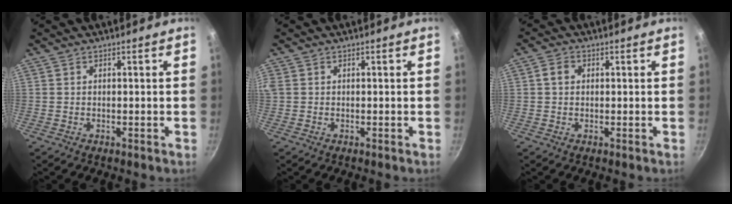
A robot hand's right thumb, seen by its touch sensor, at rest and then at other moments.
{"total": 1.2, "force": [0.3, 1.0, 0.6], "torque": [-0.014, 0.003, 0.005]}
{"total": 2.5, "force": [0.4, 2.1, 1.3], "torque": [-0.017, 0.006, 0.004]}